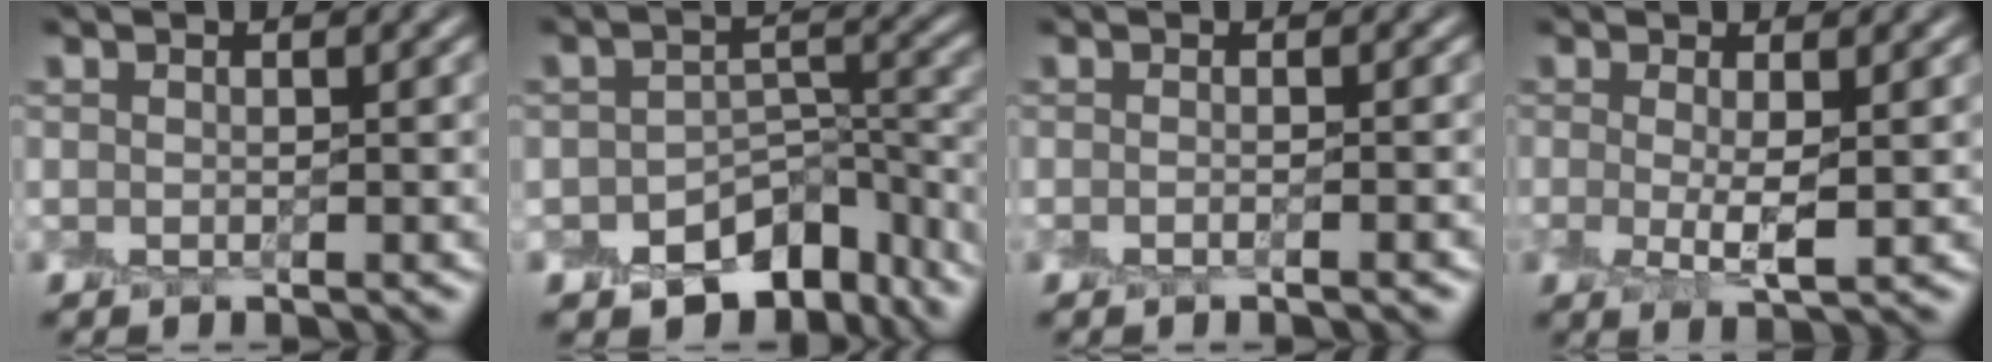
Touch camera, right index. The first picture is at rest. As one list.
[{"total": 8.3, "force": [-6.0, 4.5, 3.6], "torque": [-0.039, -0.015, -0.093]}, {"total": 1.7, "force": [-0.6, 0.5, 1.5], "torque": [-0.007, -0.005, -0.020]}, {"total": 2.5, "force": [0.2, 0.4, 2.5], "torque": [-0.051, -0.005, 0.002]}]